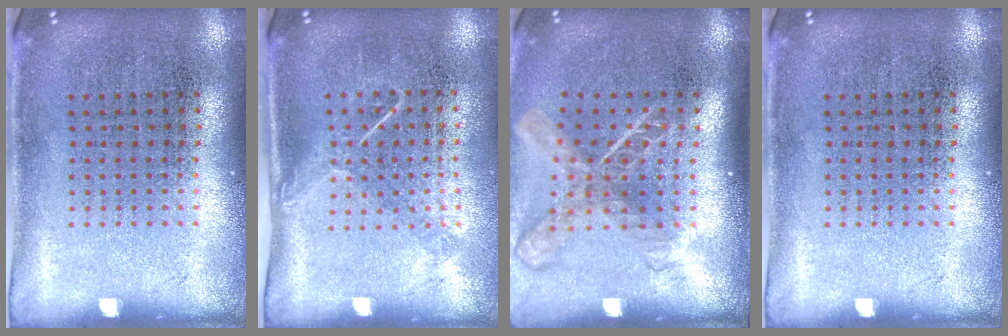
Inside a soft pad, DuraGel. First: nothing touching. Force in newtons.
{"total": 1.3, "press": 1.0, "slide": 0.9}
{"total": 2.0, "press": 1.4, "slide": 1.3}
{"total": 0.0}